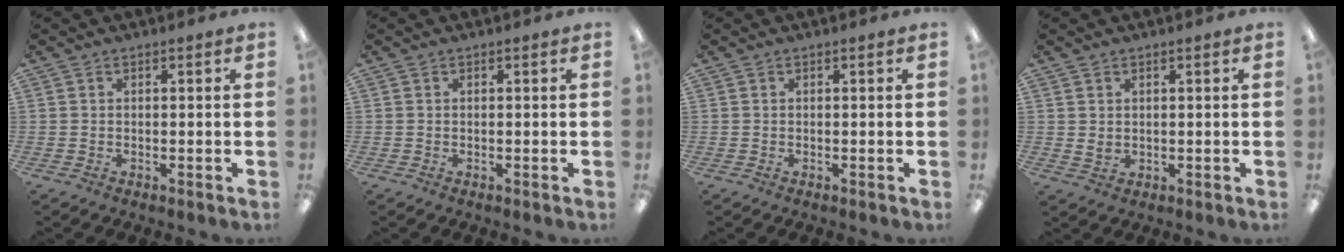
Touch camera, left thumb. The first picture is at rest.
{"total": 0.0}
{"total": 0.0}
{"total": 1.7, "force": [1.1, 1.2, 0.7], "torque": [-0.007, -0.003, 0.018]}